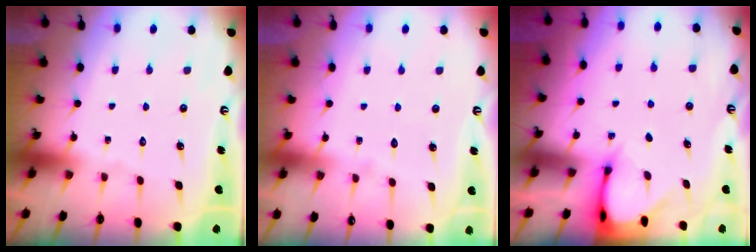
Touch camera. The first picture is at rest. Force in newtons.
{"total": 2.1, "press": 2.1, "slide": 0.2}
{"total": 2.9, "press": 2.8, "slide": 0.3}